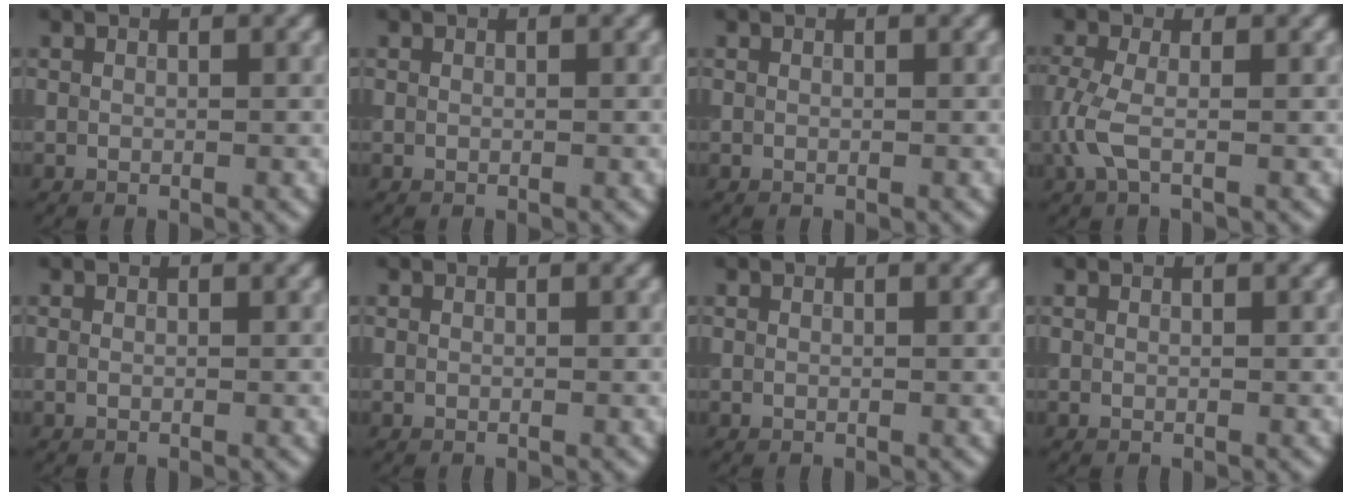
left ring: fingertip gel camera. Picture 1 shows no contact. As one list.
[{"total": 0.0}, {"total": 0.0}, {"total": 2.9, "force": [-0.8, 1.1, 2.5], "torque": [-0.072, -0.003, -0.023]}, {"total": 0.0}, {"total": 0.0}, {"total": 0.0}, {"total": 0.0}]